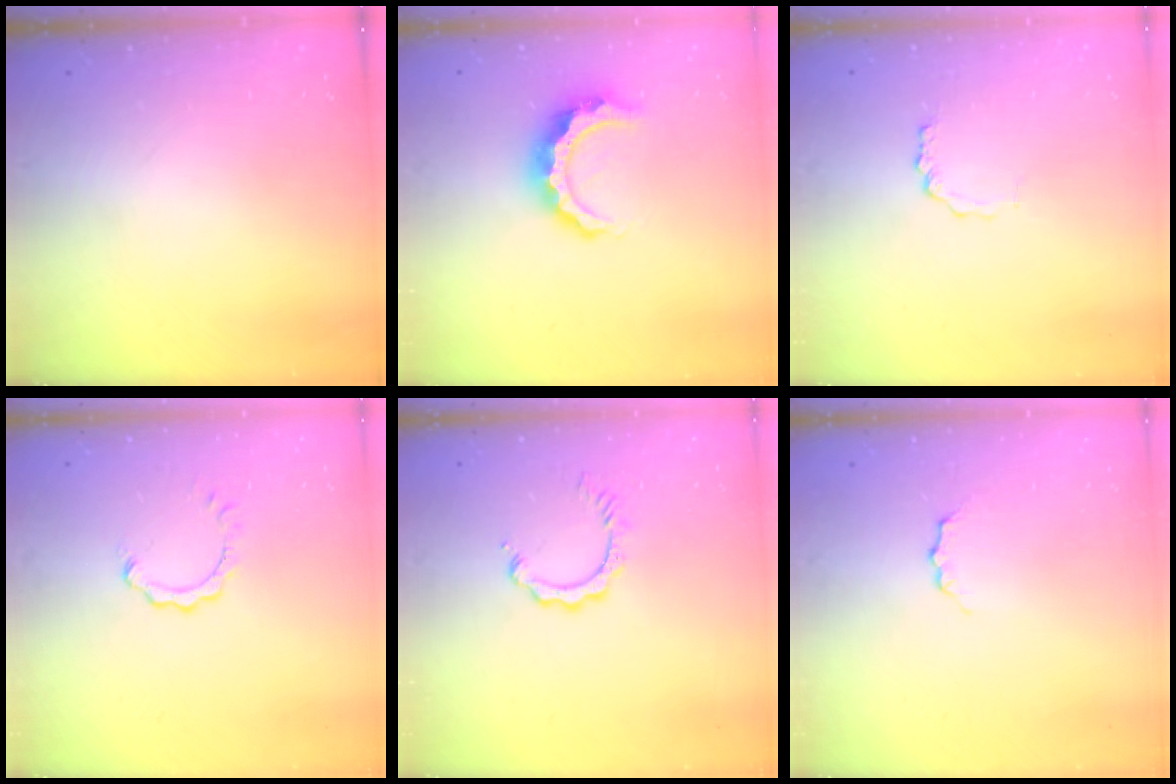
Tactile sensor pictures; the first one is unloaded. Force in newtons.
{"total": 9.0, "press": 9.0, "slide": 0.2}
{"total": 2.0, "press": 2.0, "slide": 0.1}
{"total": 1.1, "press": 1.1, "slide": 0.1}
{"total": 4.3, "press": 4.3, "slide": 0.2}
{"total": 4.0, "press": 3.9, "slide": 0.4}